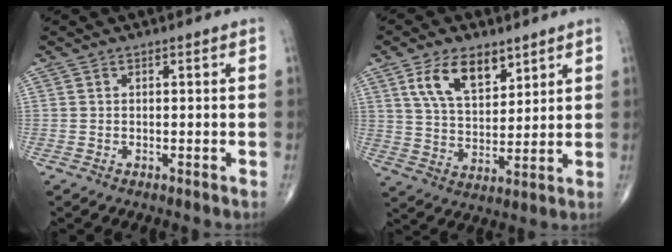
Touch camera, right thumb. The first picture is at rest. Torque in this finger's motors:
{"motor_torque": [-0.36, 0.71, 0.70, 0.35, 0.27]}